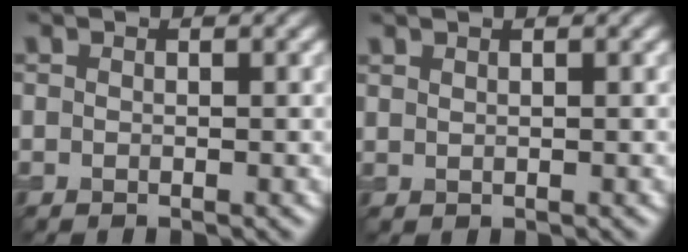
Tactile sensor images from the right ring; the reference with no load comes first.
{"total": 1.4, "force": [1.0, 0.6, 0.8], "torque": [-0.008, -0.005, 0.006]}